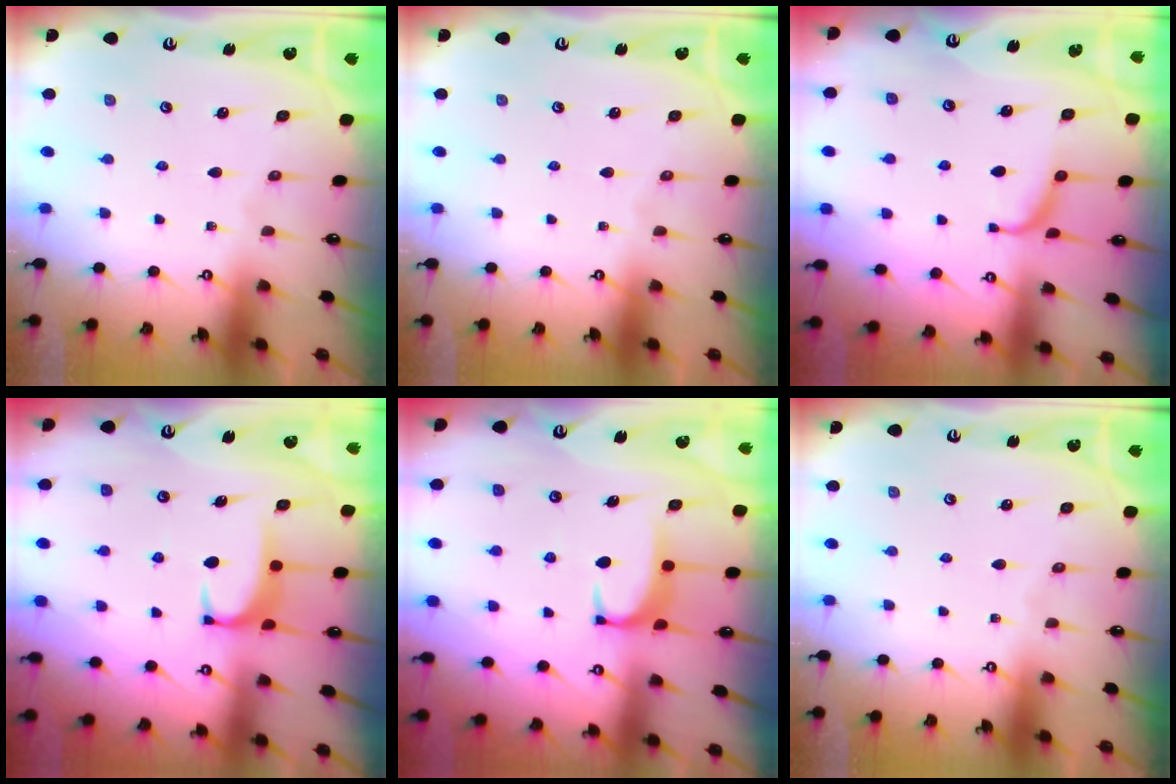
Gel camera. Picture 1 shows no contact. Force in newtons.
{"total": 0.0}
{"total": 1.4, "press": 1.4, "slide": 0.3}
{"total": 1.9, "press": 1.9, "slide": 0.5}
{"total": 1.8, "press": 1.7, "slide": 0.5}
{"total": 0.0}